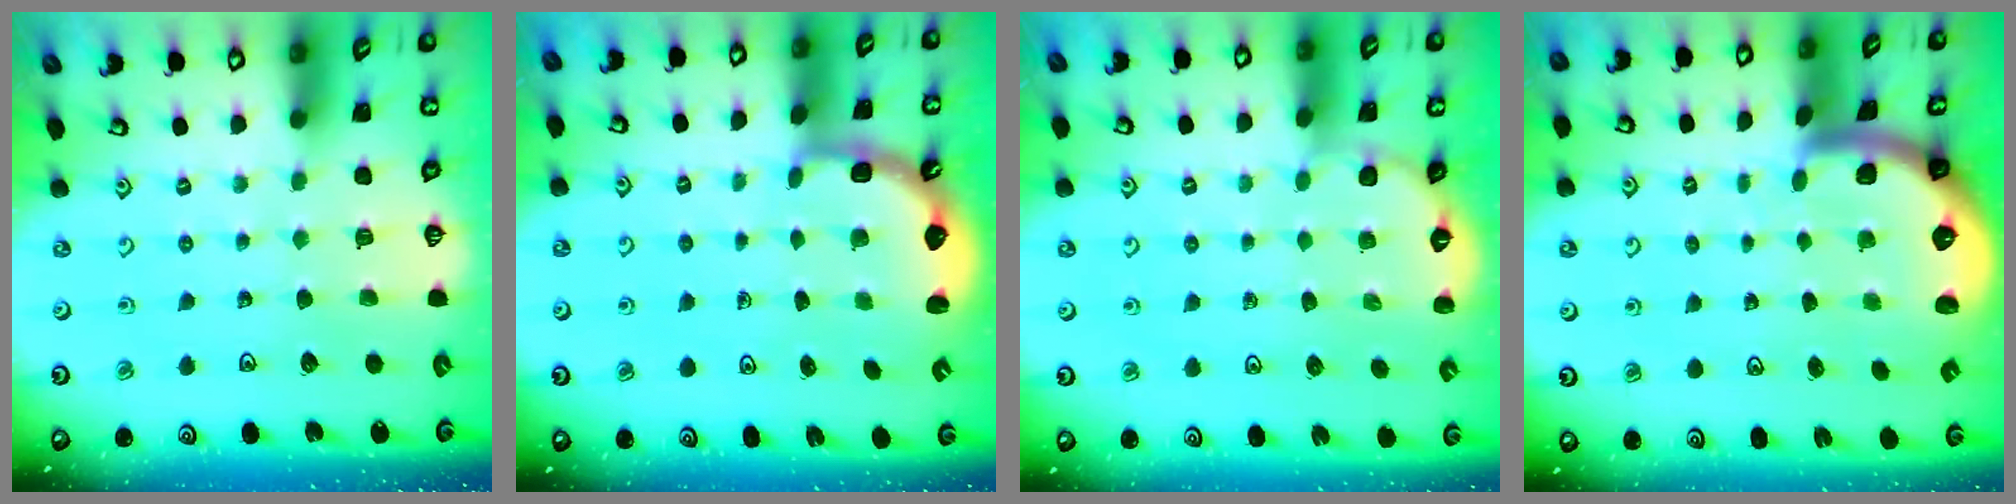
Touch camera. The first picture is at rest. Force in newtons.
{"total": 2.4, "press": 2.1, "slide": 1.3}
{"total": 2.4, "press": 2.3, "slide": 0.7}
{"total": 2.5, "press": 2.5, "slide": 0.6}